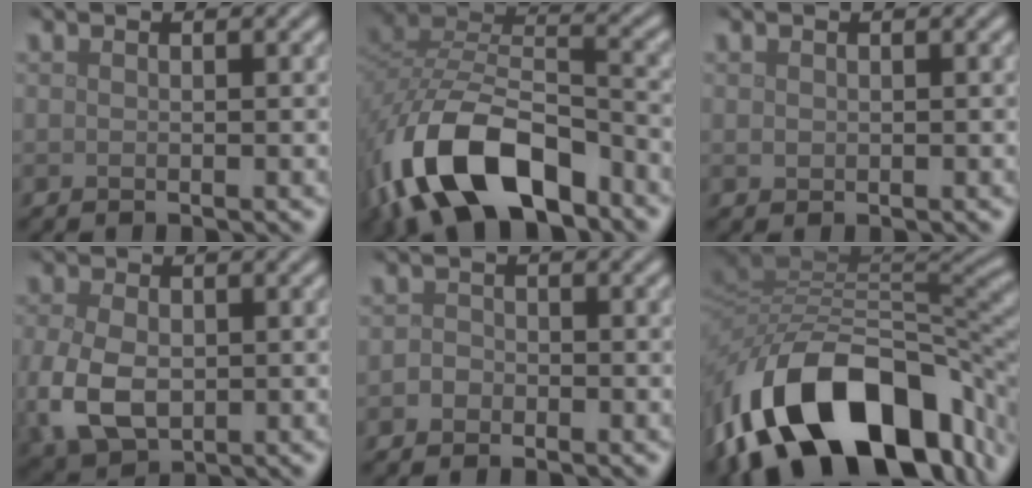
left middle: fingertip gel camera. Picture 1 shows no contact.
{"total": 12.3, "force": [-6.7, 6.3, 8.1], "torque": [-0.172, -0.010, -0.128]}
{"total": 0.5, "force": [0.2, 0.5, 0.2], "torque": [-0.001, -0.002, 0.004]}
{"total": 6.3, "force": [-1.1, 4.3, 4.4], "torque": [-0.112, -0.015, -0.016]}
{"total": 1.2, "force": [-0.6, 0.9, 0.4], "torque": [-0.005, 0.001, -0.016]}
{"total": 15.7, "force": [-6.9, 9.0, 10.9], "torque": [-0.192, 0.002, -0.114]}